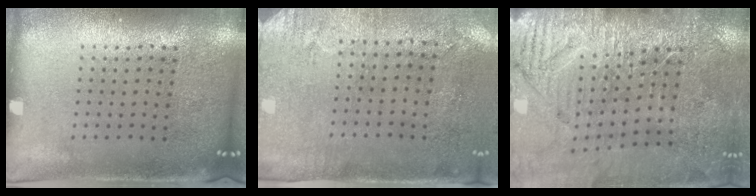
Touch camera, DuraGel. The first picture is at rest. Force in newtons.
{"total": 2.9, "press": 2.4, "slide": 1.7}
{"total": 3.6, "press": 3.6, "slide": 0.3}